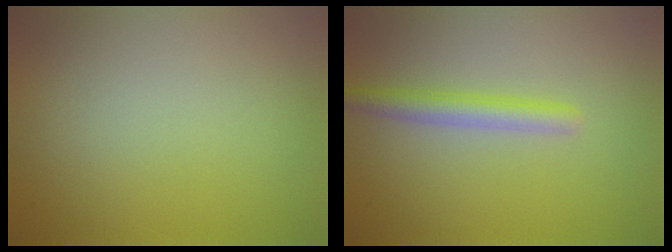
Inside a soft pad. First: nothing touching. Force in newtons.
{"total": 2.3, "press": 2.3, "slide": 0.1}